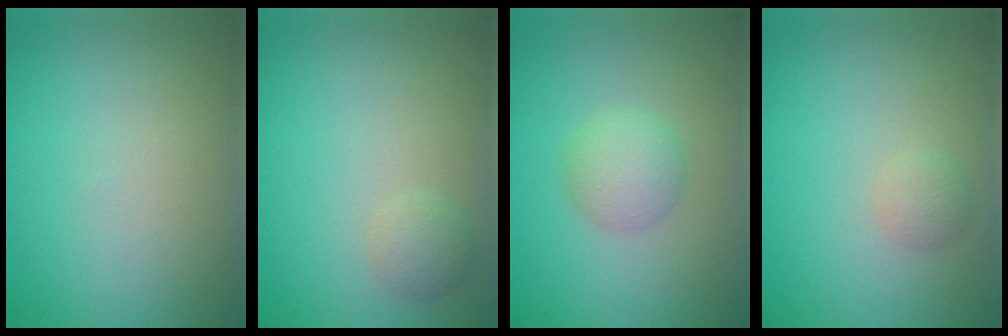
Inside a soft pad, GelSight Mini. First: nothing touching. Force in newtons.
{"total": 1.5, "press": 1.5, "slide": 0.1}
{"total": 2.6, "press": 2.6, "slide": 0.0}
{"total": 1.2, "press": 1.2, "slide": 0.1}